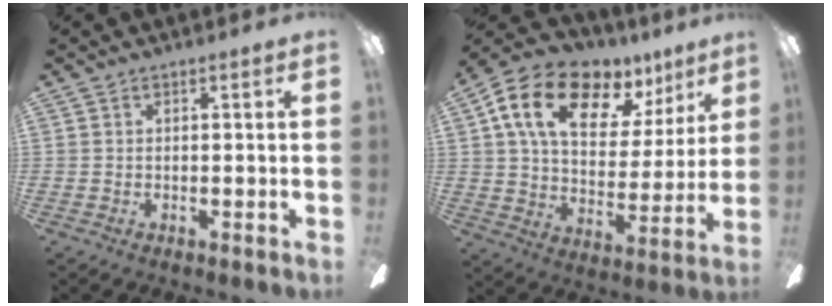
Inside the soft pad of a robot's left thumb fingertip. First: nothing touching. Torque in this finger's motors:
{"motor_torque": [0.57, 0.73, 1.71, -1.06, 0.50]}